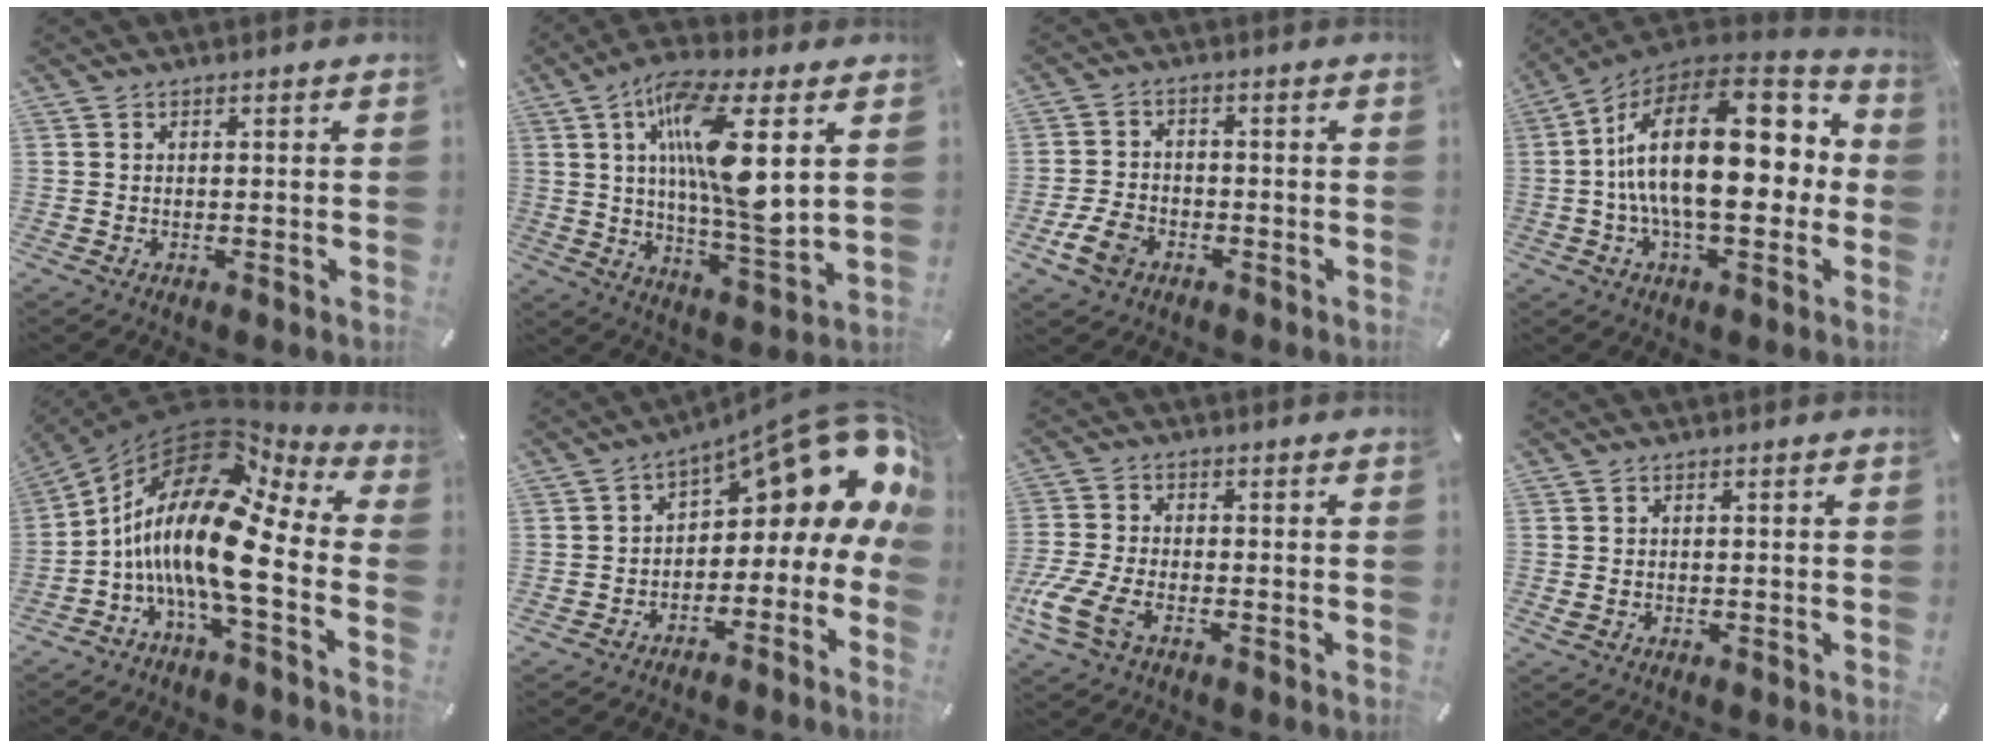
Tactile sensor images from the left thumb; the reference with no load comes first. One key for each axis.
{"total": 17.6, "fx": 4.5, "fy": 4.6, "fz": 16.4, "tx": -0.314, "ty": -0.020, "tz": 0.061}
{"total": 6.3, "fx": -2.8, "fy": 4.7, "fz": 3.2, "tx": -0.075, "ty": 0.009, "tz": -0.050}
{"total": 26.2, "fx": 1.4, "fy": 12.9, "fz": 22.8, "tx": -0.392, "ty": -0.017, "tz": 0.021}
{"total": 19.5, "fx": -2.7, "fy": 6.6, "fz": 18.2, "tx": -0.395, "ty": -0.028, "tz": -0.058}
{"total": 14.5, "fx": 8.8, "fy": 5.8, "fz": 10.0, "tx": -0.121, "ty": -0.074, "tz": 0.140}
{"total": 8.4, "fx": -3.8, "fy": 4.4, "fz": 6.0, "tx": -0.149, "ty": -0.005, "tz": -0.072}
{"total": 0.9, "fx": -0.1, "fy": 0.7, "fz": 0.6, "tx": -0.011, "ty": 0.002, "tz": -0.002}